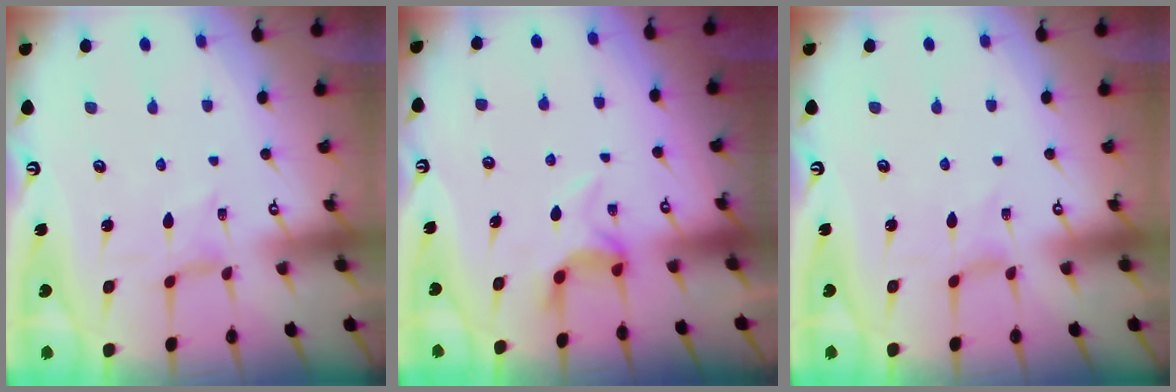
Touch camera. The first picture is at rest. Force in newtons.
{"total": 5.8, "press": 5.5, "slide": 1.8}
{"total": 0.0}